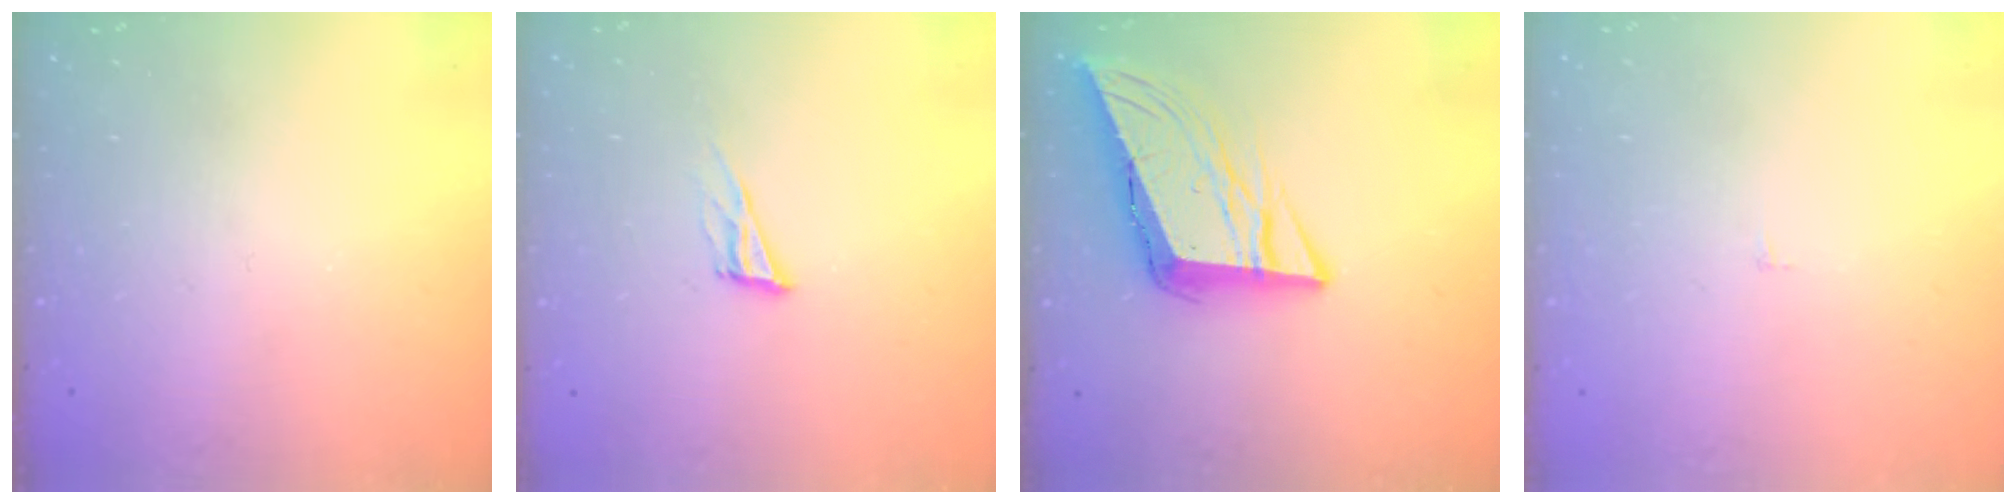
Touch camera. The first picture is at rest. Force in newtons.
{"total": 8.4, "press": 8.0, "slide": 2.2}
{"total": 11.4, "press": 11.2, "slide": 1.9}
{"total": 1.6, "press": 1.6, "slide": 0.1}